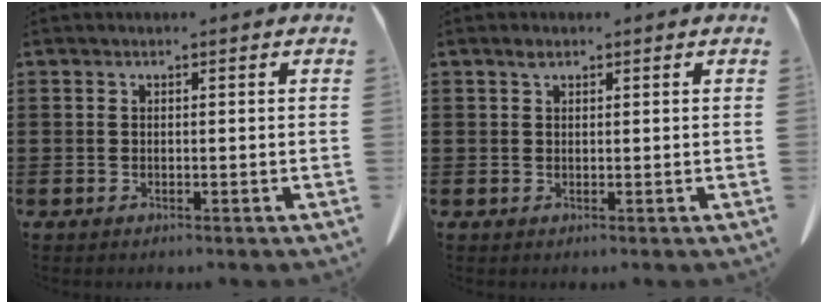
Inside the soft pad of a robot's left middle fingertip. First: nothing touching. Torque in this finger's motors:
{"motor_torque": [0.29, 0.68, -0.04, -0.02]}